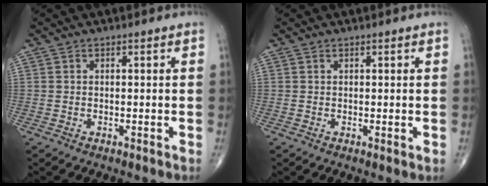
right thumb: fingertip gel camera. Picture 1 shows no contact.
{"total": 0.7, "force": [0.2, 0.2, 0.7], "torque": [-0.015, -0.003, 0.004]}